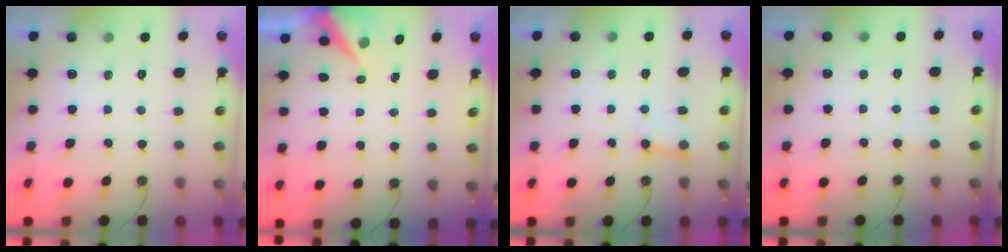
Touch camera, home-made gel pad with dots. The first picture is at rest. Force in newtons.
{"total": 6.0, "press": 5.9, "slide": 0.9}
{"total": 4.4, "press": 4.3, "slide": 0.4}
{"total": 1.7, "press": 1.7, "slide": 0.3}